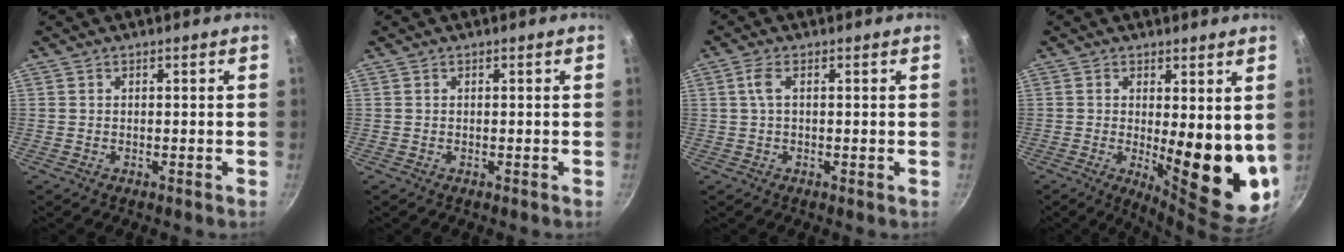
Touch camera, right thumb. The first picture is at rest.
{"total": 0.0}
{"total": 2.7, "force": [0.5, 0.9, 2.6], "torque": [-0.056, 0.005, 0.007]}
{"total": 14.1, "force": [0.2, 4.8, 13.3], "torque": [-0.152, -0.037, 0.014]}